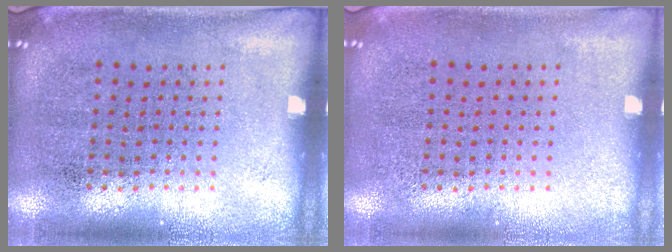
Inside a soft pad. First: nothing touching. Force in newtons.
{"total": 0.0}